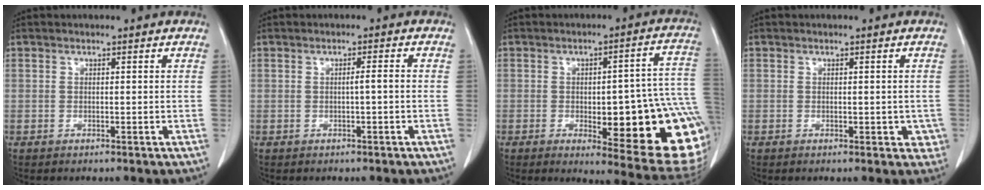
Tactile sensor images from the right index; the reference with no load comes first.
{"total": 1.4, "force": [-0.3, -0.1, 1.4], "torque": [-0.021, 0.002, -0.003]}
{"total": 23.0, "force": [-4.8, 5.2, 21.9], "torque": [-0.183, 0.014, -0.040]}
{"total": 2.9, "force": [-0.5, 1.9, 2.2], "torque": [-0.006, 0.004, -0.002]}